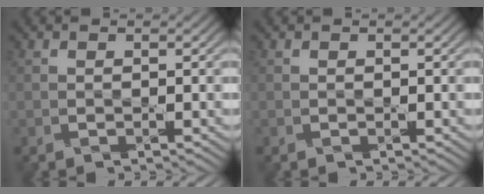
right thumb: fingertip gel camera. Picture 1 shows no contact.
{"total": 0.0}